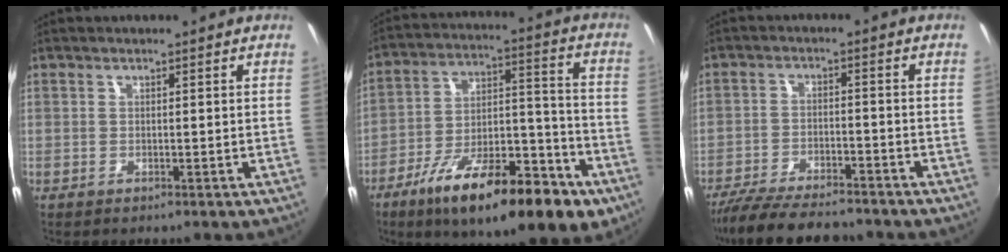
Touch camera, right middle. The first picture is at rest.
{"total": 24.1, "force": [-14.0, 8.2, 17.8], "torque": [-0.281, -0.026, -0.211]}
{"total": 14.4, "force": [-12.5, 3.2, 6.4], "torque": [-0.142, -0.024, -0.205]}